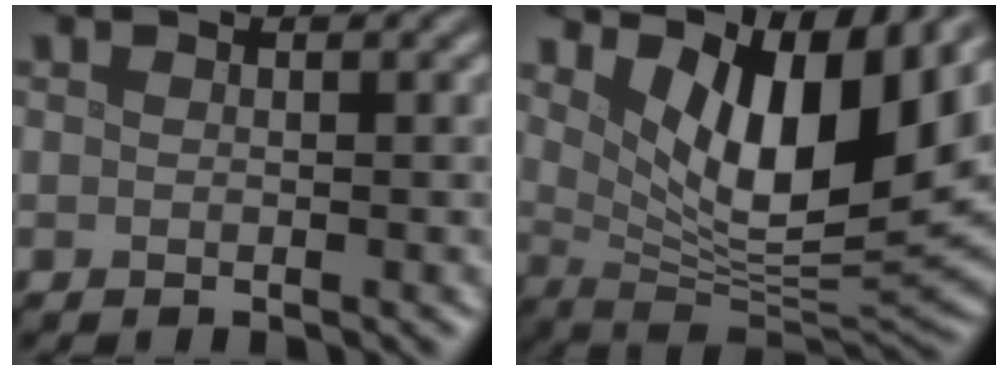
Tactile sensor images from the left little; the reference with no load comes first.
{"total": 10.1, "force": [4.1, 3.8, 8.4], "torque": [-0.136, -0.017, 0.071]}